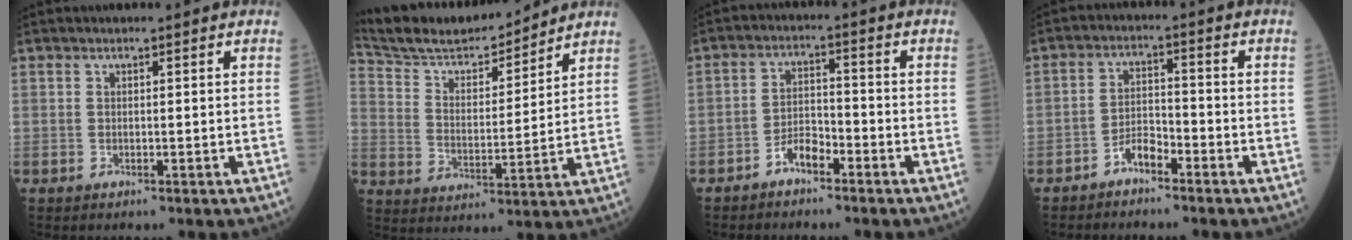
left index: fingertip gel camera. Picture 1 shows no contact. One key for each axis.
{"total": 16.0, "fx": 15.0, "fy": 2.4, "fz": 5.1, "tx": -0.098, "ty": 0.011, "tz": 0.262}
{"total": 3.9, "fx": -2.9, "fy": 1.4, "fz": 2.2, "tx": -0.042, "ty": 0.008, "tz": -0.056}
{"total": 3.5, "fx": -2.8, "fy": 1.2, "fz": 1.8, "tx": -0.033, "ty": 0.005, "tz": -0.054}